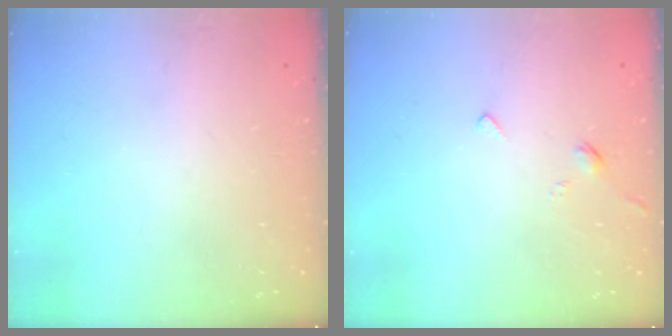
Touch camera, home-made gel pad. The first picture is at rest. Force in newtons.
{"total": 2.4, "press": 2.4, "slide": 0.5}